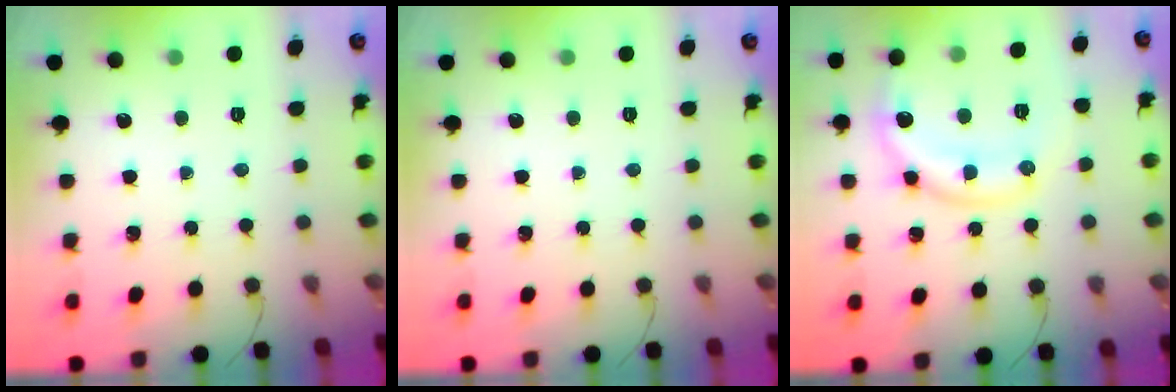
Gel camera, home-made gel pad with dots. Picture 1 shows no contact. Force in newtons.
{"total": 0.0}
{"total": 11.2, "press": 11.2, "slide": 0.1}